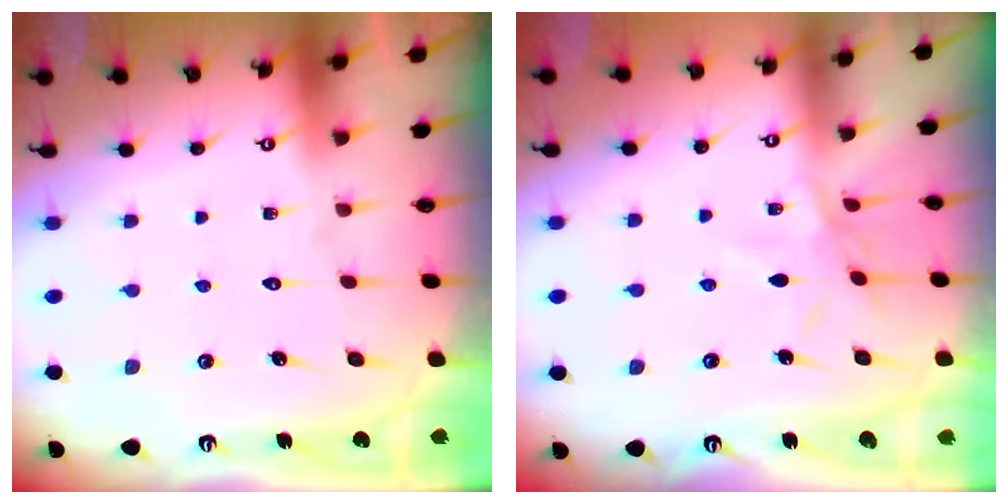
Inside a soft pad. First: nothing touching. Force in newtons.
{"total": 5.1, "press": 5.0, "slide": 0.7}